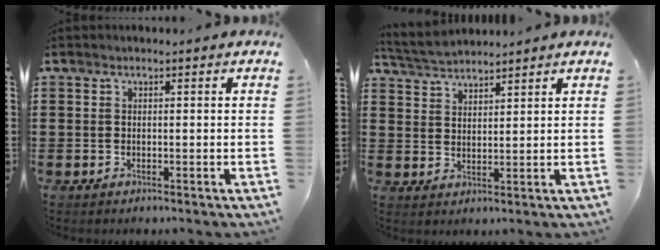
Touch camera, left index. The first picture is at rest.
{"total": 3.6, "force": [3.6, 0.5, 0.6], "torque": [-0.024, -0.008, 0.066]}